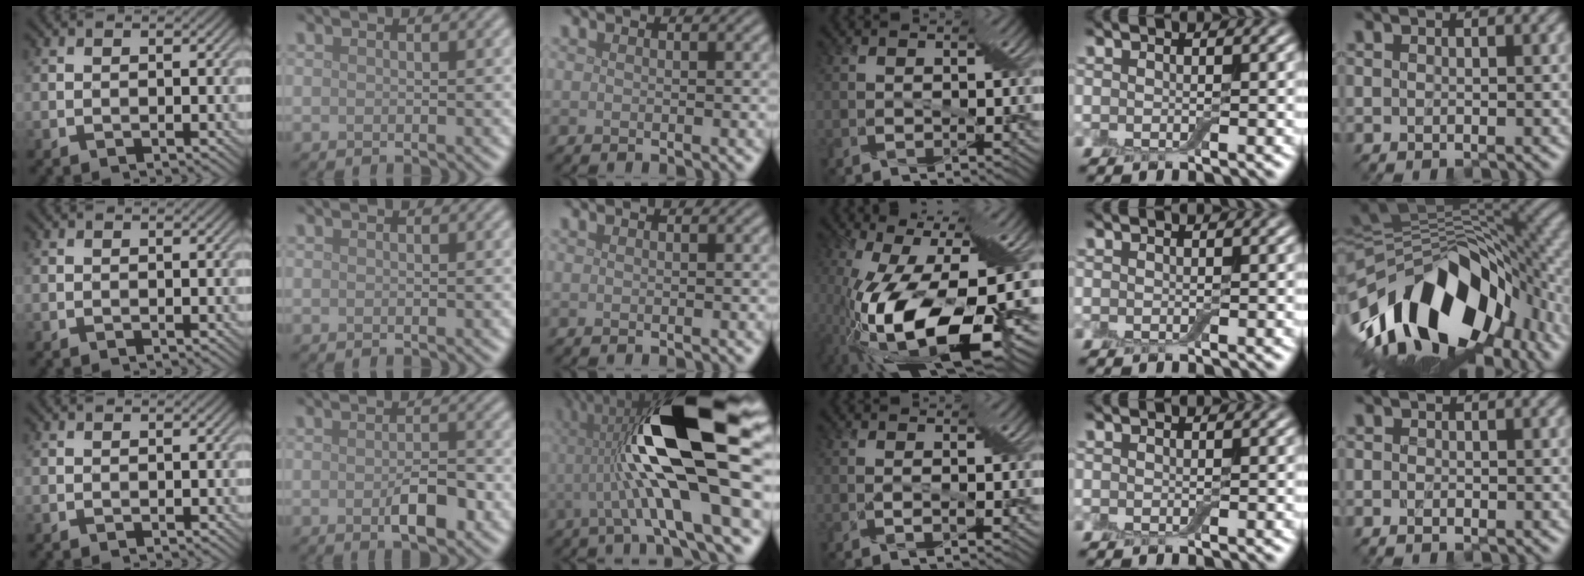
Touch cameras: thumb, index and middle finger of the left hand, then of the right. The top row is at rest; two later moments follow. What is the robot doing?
{"motion": "cut", "object": "aluminum foil"}